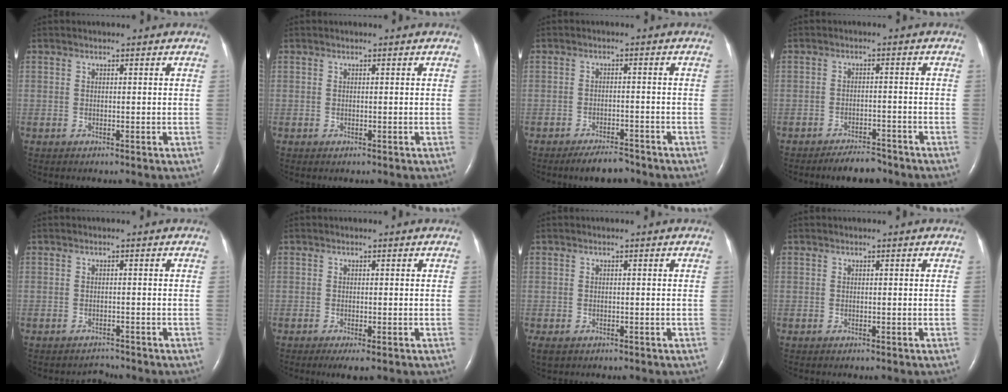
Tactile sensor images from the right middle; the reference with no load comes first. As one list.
[{"total": 0.0}, {"total": 4.4, "force": [-3.8, 1.1, 1.9], "torque": [-0.033, -0.005, -0.060]}, {"total": 4.5, "force": [-4.1, 1.2, 1.6], "torque": [-0.025, -0.005, -0.065]}, {"total": 1.1, "force": [-1.0, 0.1, -0.4], "torque": [0.003, -0.008, -0.014]}, {"total": 2.0, "force": [-1.0, 0.3, 1.7], "torque": [-0.032, -0.008, -0.016]}, {"total": 1.9, "force": [-1.1, 1.2, 1.1], "torque": [-0.025, -0.005, -0.011]}, {"total": 0.0}]